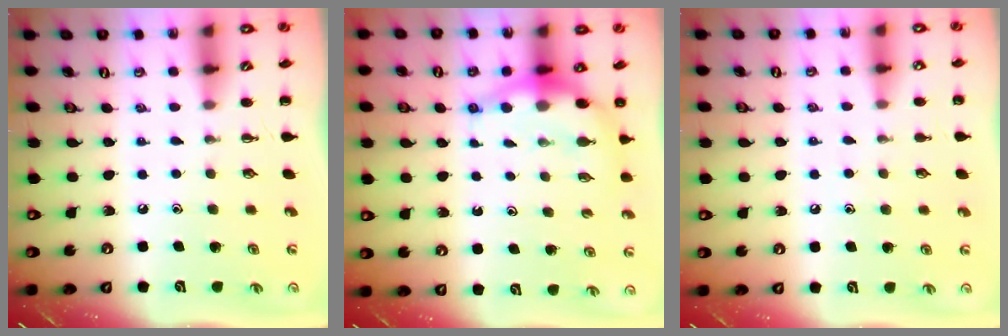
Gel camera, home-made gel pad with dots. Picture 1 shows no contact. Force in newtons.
{"total": 7.3, "press": 7.2, "slide": 1.6}
{"total": 5.5, "press": 5.3, "slide": 1.5}